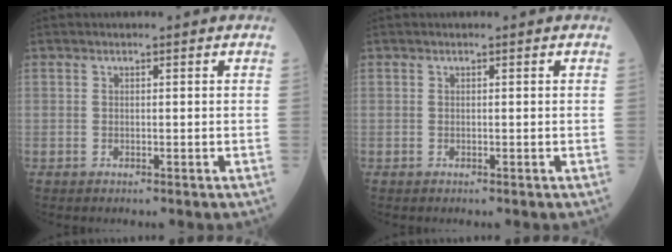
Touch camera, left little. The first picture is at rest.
{"total": 0.0}